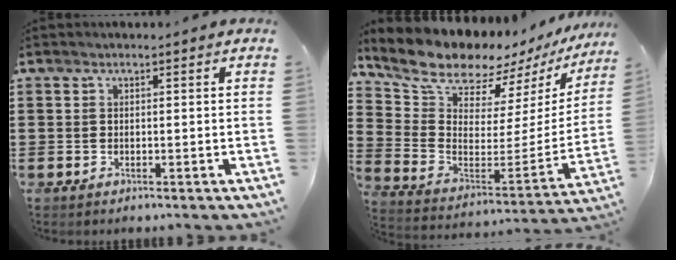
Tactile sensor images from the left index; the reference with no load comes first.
{"total": 10.5, "force": [9.6, 3.1, 2.8], "torque": [-0.103, -0.071, 0.172]}